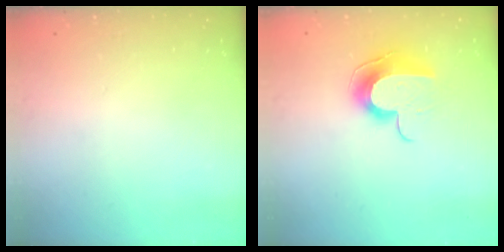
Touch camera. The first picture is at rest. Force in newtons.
{"total": 11.8, "press": 11.8, "slide": 0.7}